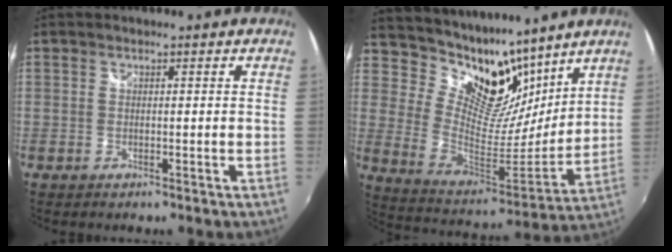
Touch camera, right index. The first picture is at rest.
{"total": 17.5, "force": [13.3, 8.1, 8.0], "torque": [-0.155, -0.013, 0.239]}